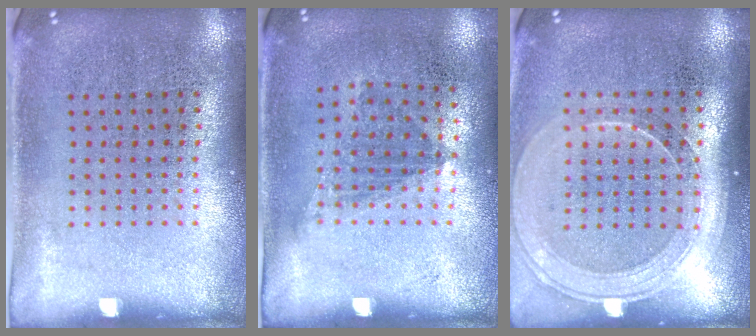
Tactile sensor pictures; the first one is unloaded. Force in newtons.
{"total": 1.1, "press": 0.8, "slide": 0.7}
{"total": 1.7, "press": 1.5, "slide": 0.7}